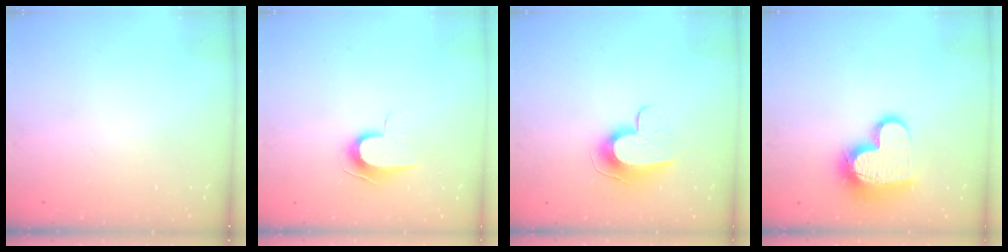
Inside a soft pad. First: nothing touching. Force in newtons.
{"total": 7.8, "press": 7.8, "slide": 0.7}
{"total": 9.9, "press": 9.9, "slide": 0.3}
{"total": 15.8, "press": 15.8, "slide": 1.2}